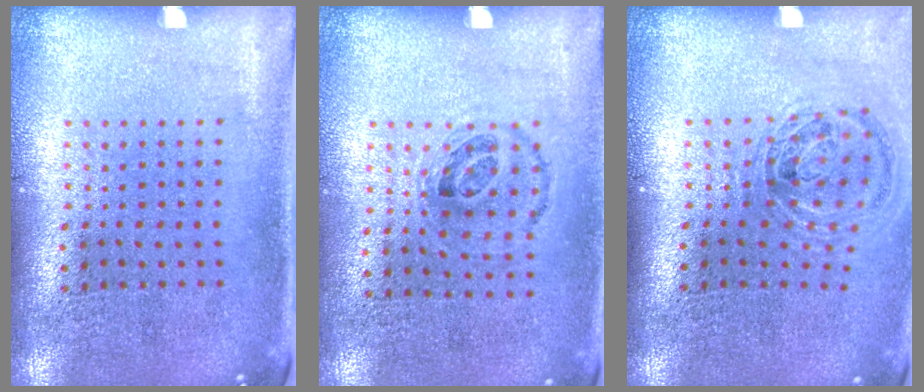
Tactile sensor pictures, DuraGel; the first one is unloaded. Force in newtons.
{"total": 0.9, "press": 0.7, "slide": 0.6}
{"total": 1.2, "press": 1.1, "slide": 0.4}